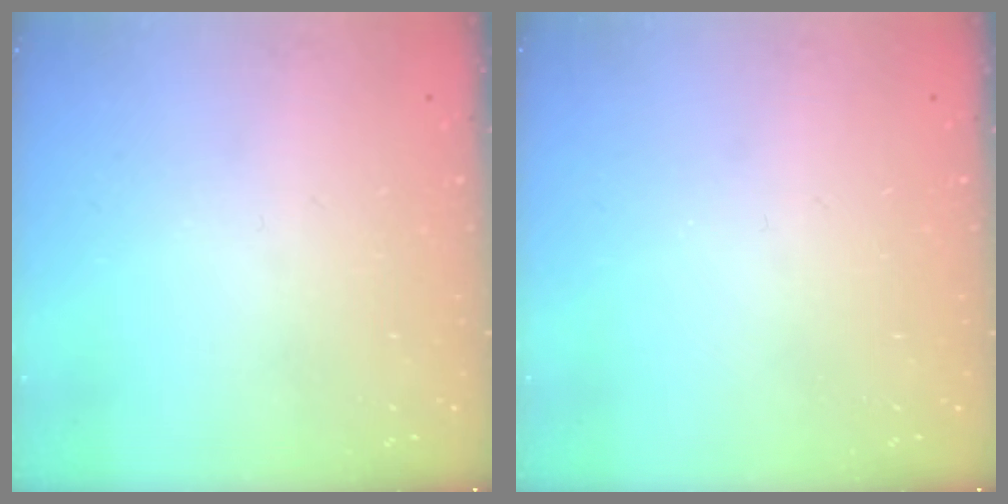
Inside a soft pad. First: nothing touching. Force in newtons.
{"total": 0.0}